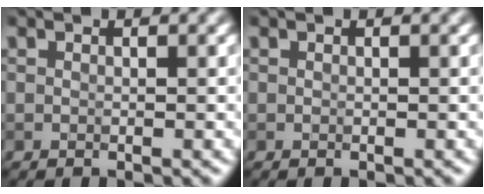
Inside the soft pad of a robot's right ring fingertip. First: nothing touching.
{"total": 0.0}